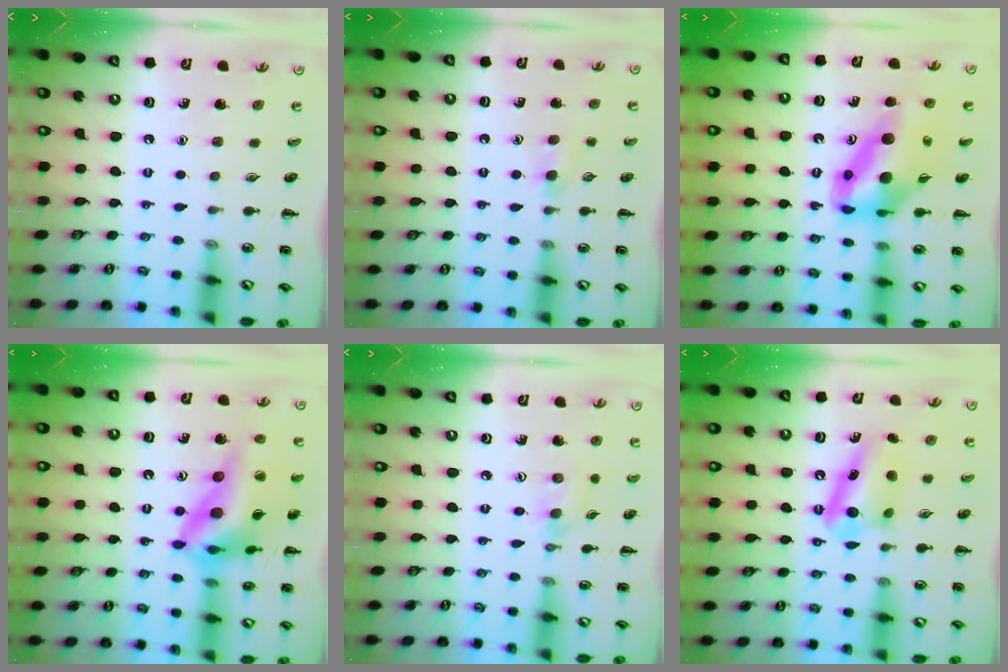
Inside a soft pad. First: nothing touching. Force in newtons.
{"total": 3.5, "press": 3.3, "slide": 1.3}
{"total": 12.9, "press": 12.1, "slide": 4.5}
{"total": 19.1, "press": 18.3, "slide": 5.2}
{"total": 3.7, "press": 3.5, "slide": 1.3}
{"total": 10.7, "press": 10.6, "slide": 1.2}